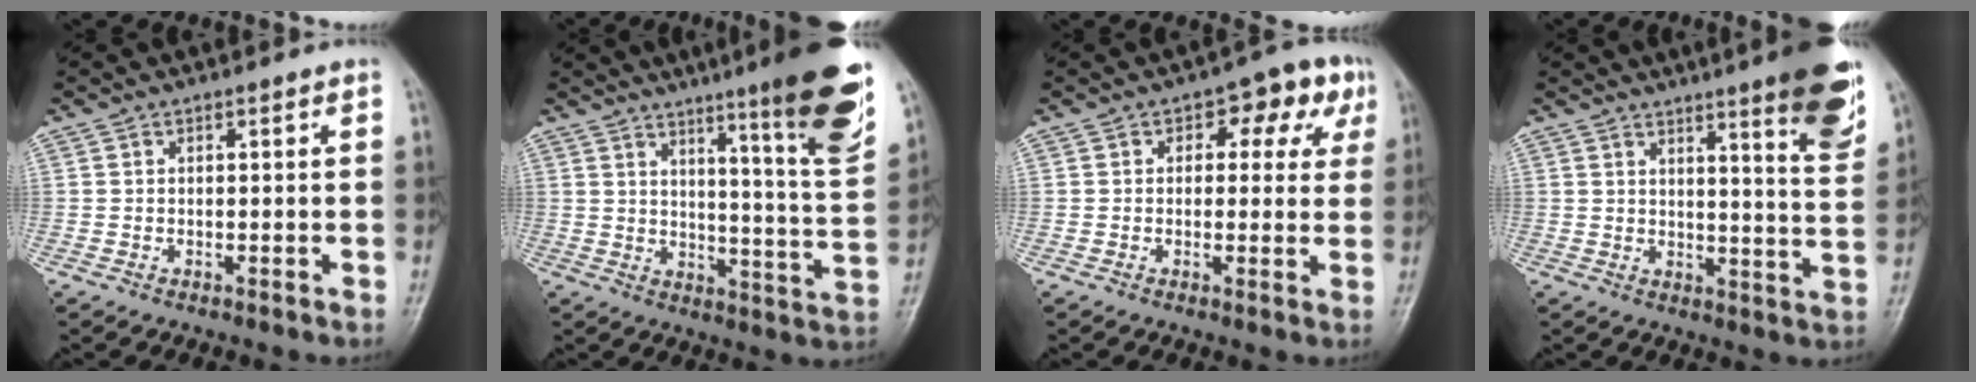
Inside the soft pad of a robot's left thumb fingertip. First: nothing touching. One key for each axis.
{"total": 17.9, "fx": 10.6, "fy": 1.3, "fz": 14.4, "tx": -0.177, "ty": -0.061, "tz": 0.146}
{"total": 8.9, "fx": 3.2, "fy": 5.2, "fz": 6.5, "tx": -0.035, "ty": 0.014, "tz": 0.031}
{"total": 12.6, "fx": 7.6, "fy": 1.6, "fz": 10.0, "tx": -0.113, "ty": -0.046, "tz": 0.098}